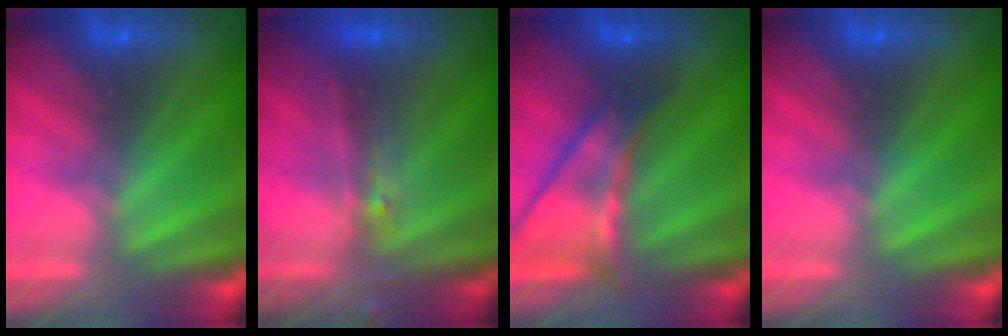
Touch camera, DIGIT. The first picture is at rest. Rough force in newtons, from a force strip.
{"total": 2.4}
{"total": 7.0}
{"total": 0.0}